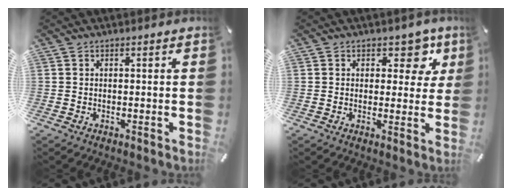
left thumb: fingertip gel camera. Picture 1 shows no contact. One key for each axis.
{"total": 7.7, "fx": 3.6, "fy": 5.1, "fz": 4.6, "tx": -0.030, "ty": -0.022, "tz": 0.052}